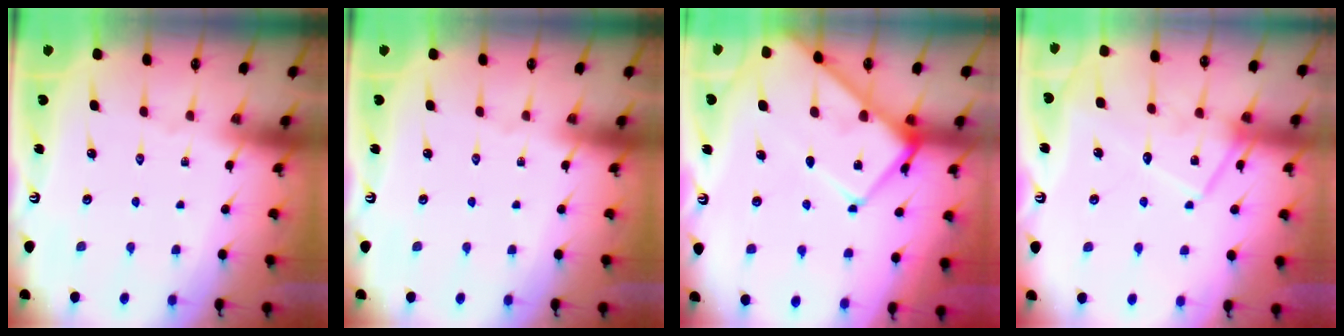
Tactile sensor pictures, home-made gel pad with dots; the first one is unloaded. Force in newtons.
{"total": 0.0}
{"total": 11.5, "press": 11.5, "slide": 1.2}
{"total": 14.0, "press": 13.9, "slide": 1.1}